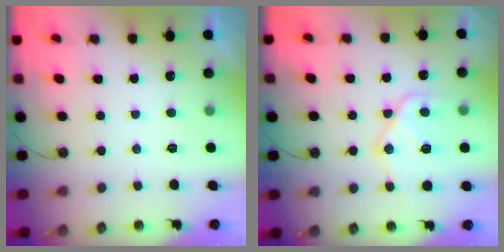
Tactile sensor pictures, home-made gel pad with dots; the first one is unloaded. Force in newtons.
{"total": 15.6, "press": 15.6, "slide": 1.2}